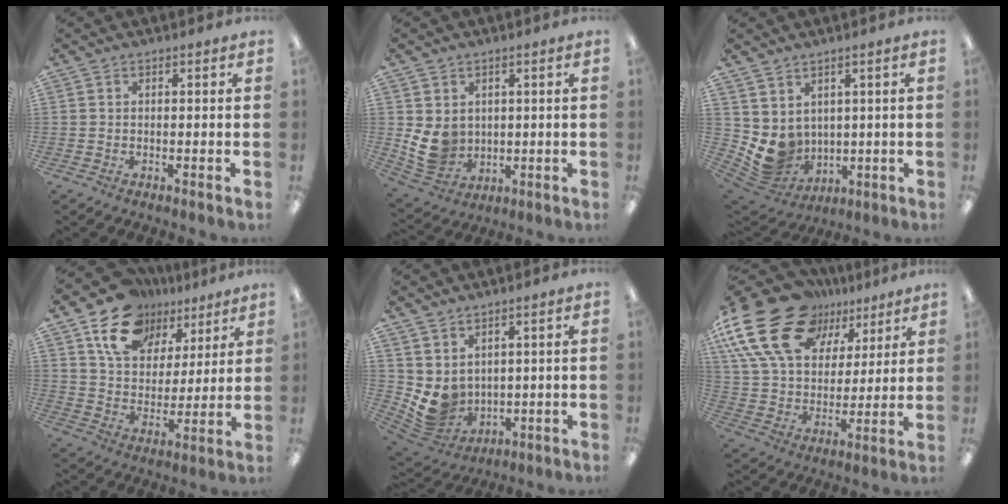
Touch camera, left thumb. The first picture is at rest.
{"total": 8.7, "force": [1.4, 7.6, 4.0], "torque": [-0.096, -0.012, 0.030]}
{"total": 7.2, "force": [2.3, 6.5, 2.1], "torque": [-0.065, -0.034, 0.055]}
{"total": 15.3, "force": [9.8, 10.1, 5.9], "torque": [-0.103, -0.050, 0.185]}
{"total": 6.6, "force": [2.6, 5.6, 2.1], "torque": [-0.068, -0.032, 0.059]}
{"total": 23.1, "force": [13.1, 14.1, 12.6], "torque": [-0.257, -0.064, 0.238]}